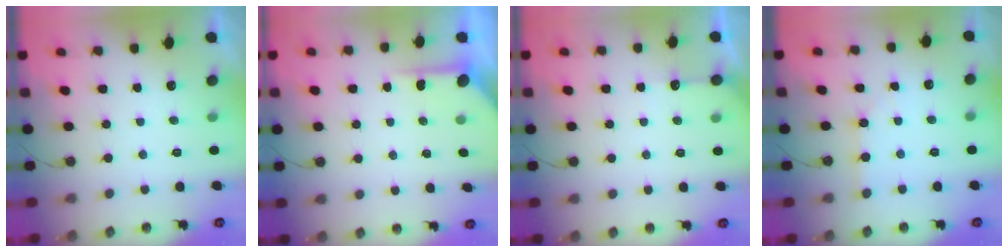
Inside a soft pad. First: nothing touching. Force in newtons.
{"total": 4.2, "press": 4.2, "slide": 0.4}
{"total": 3.9, "press": 3.9, "slide": 0.5}
{"total": 1.5, "press": 1.5, "slide": 0.3}